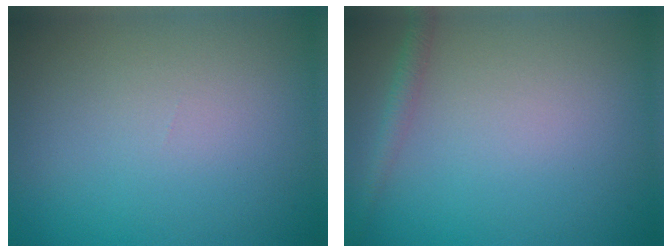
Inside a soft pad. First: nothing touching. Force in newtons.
{"total": 1.4, "press": 1.4, "slide": 0.1}